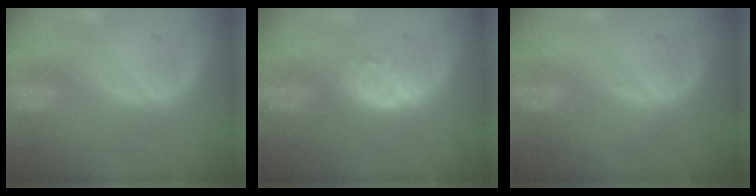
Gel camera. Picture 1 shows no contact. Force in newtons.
{"total": 4.1, "press": 3.6, "slide": 1.9}
{"total": 0.0}